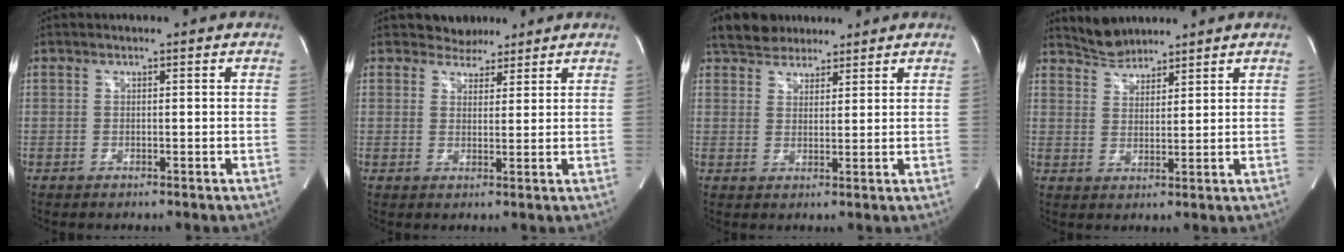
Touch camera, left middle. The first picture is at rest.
{"total": 3.6, "force": [3.1, 1.8, 0.0], "torque": [0.004, 0.007, 0.048]}
{"total": 6.7, "force": [5.5, 3.3, 1.9], "torque": [-0.030, 0.026, 0.097]}
{"total": 4.2, "force": [4.1, 1.0, -0.1], "torque": [-0.001, 0.011, 0.079]}